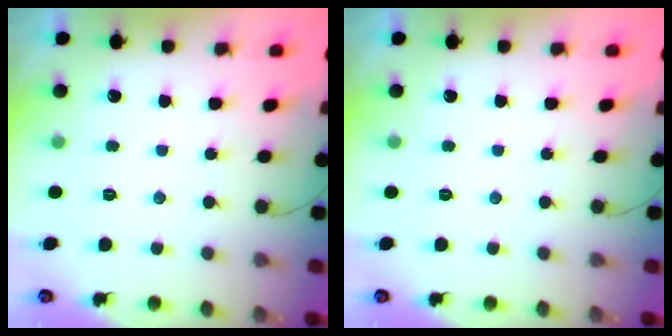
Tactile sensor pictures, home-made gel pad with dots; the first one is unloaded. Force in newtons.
{"total": 0.0}